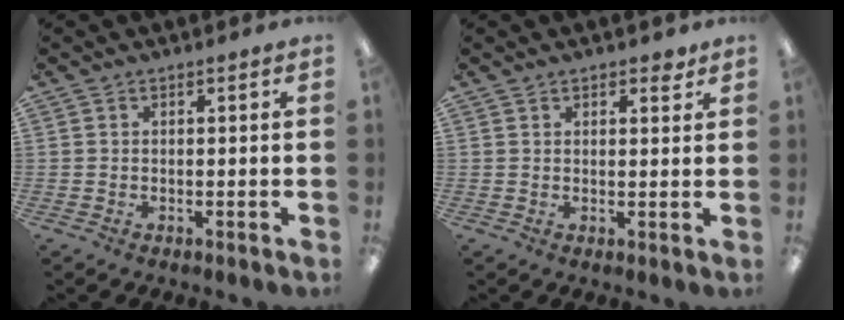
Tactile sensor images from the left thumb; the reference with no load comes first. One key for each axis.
{"total": 2.6, "fx": 1.9, "fy": 1.1, "fz": 1.3, "tx": -0.012, "ty": -0.005, "tz": 0.030}